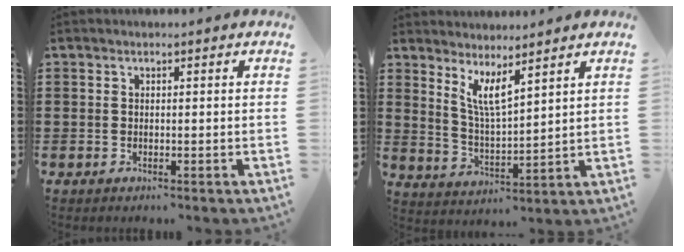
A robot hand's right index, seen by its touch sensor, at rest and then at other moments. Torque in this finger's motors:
{"motor_torque": [-0.10, 0.23, 0.13, 0.03]}